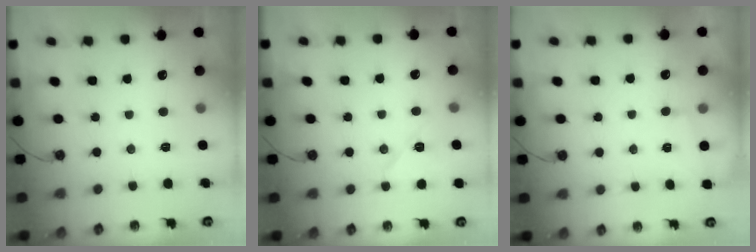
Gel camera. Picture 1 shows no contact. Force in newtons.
{"total": 7.8, "press": 7.8, "slide": 0.7}
{"total": 1.0, "press": 0.9, "slide": 0.4}